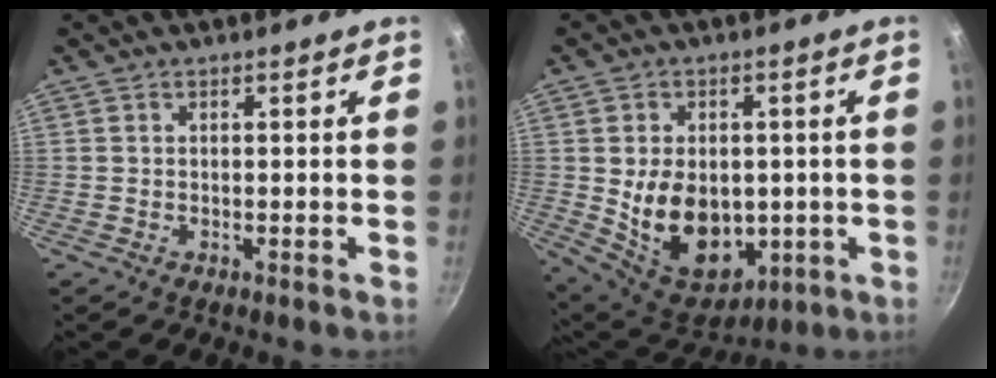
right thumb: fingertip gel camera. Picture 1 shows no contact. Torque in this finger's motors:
{"motor_torque": [-0.45, 1.09, 0.04, -0.02, 0.27]}